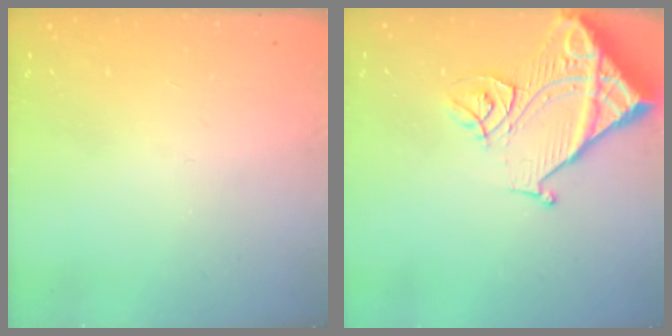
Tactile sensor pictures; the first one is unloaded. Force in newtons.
{"total": 15.0, "press": 14.9, "slide": 1.9}